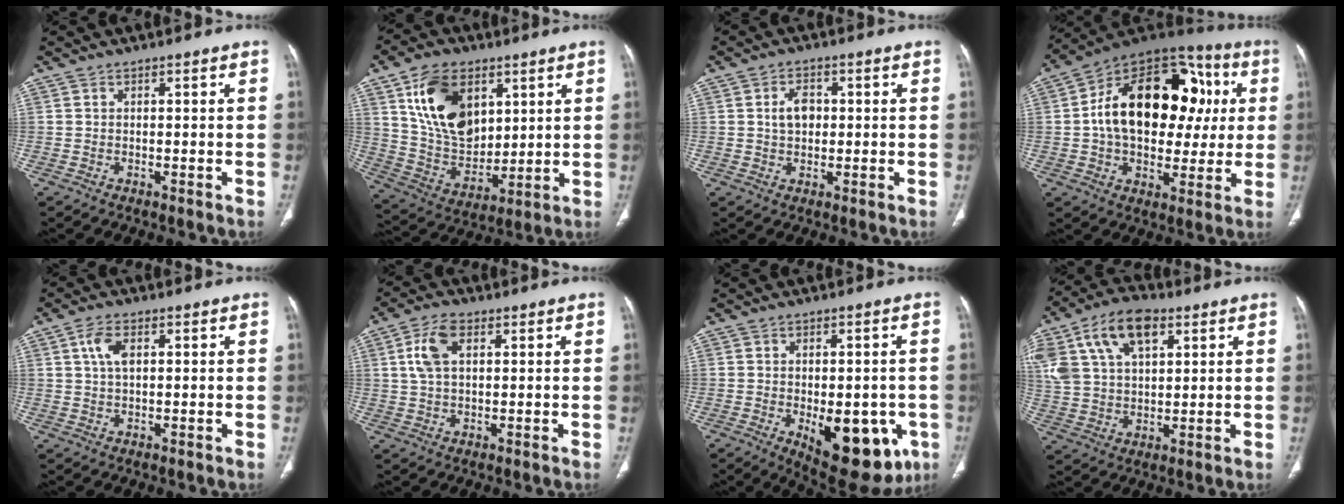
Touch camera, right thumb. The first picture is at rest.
{"total": 17.5, "force": [7.0, 11.3, 11.4], "torque": [-0.172, -0.033, 0.146]}
{"total": 4.4, "force": [0.5, 3.0, 3.1], "torque": [-0.046, 0.005, 0.007]}
{"total": 26.5, "force": [3.4, 17.0, 20.1], "torque": [-0.282, 0.034, 0.050]}
{"total": 4.5, "force": [1.4, 2.4, 3.6], "torque": [-0.073, 0.006, 0.028]}
{"total": 7.0, "force": [2.2, 3.9, 5.3], "torque": [-0.113, 0.009, 0.045]}
{"total": 17.0, "force": [-5.5, 8.5, 13.6], "torque": [-0.137, -0.002, -0.050]}
{"total": 18.4, "force": [8.0, 10.8, 12.5], "torque": [-0.249, 0.011, 0.147]}